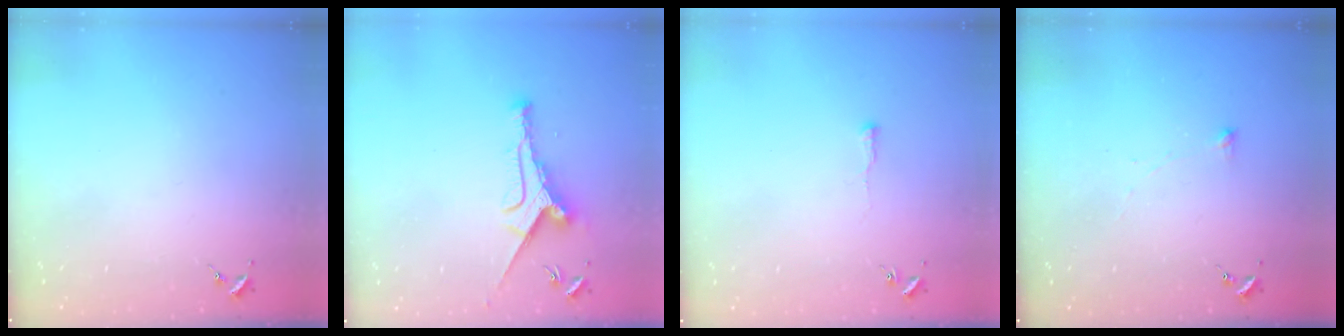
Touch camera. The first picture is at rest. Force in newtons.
{"total": 9.1, "press": 9.1, "slide": 0.2}
{"total": 4.4, "press": 4.4, "slide": 0.5}
{"total": 3.1, "press": 3.1, "slide": 0.1}